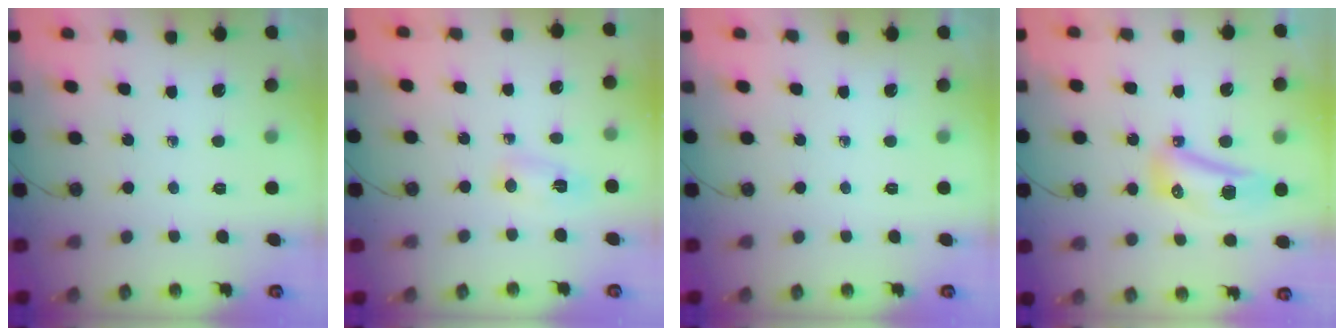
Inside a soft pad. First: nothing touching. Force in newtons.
{"total": 2.8, "press": 2.5, "slide": 1.4}
{"total": 0.0}
{"total": 9.6, "press": 9.5, "slide": 1.2}